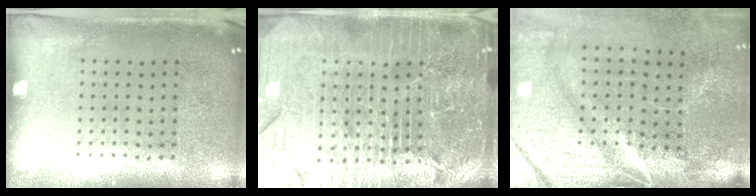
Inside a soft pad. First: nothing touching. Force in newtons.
{"total": 5.9, "press": 5.2, "slide": 2.7}
{"total": 4.6, "press": 3.9, "slide": 2.5}